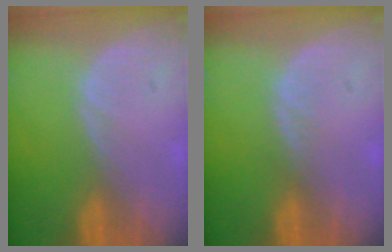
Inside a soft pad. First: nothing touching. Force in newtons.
{"total": 0.9, "press": 0.9, "slide": 0.2}